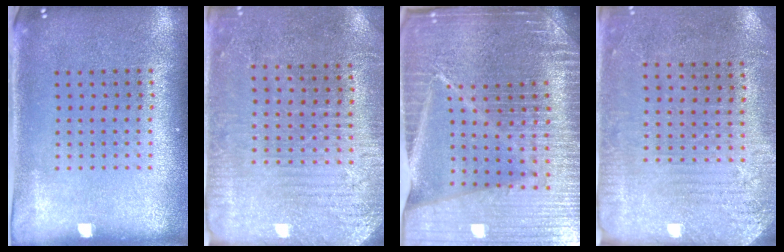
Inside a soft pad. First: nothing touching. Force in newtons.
{"total": 2.9, "press": 2.7, "slide": 0.9}
{"total": 6.4, "press": 5.6, "slide": 3.2}
{"total": 2.8, "press": 2.4, "slide": 1.4}